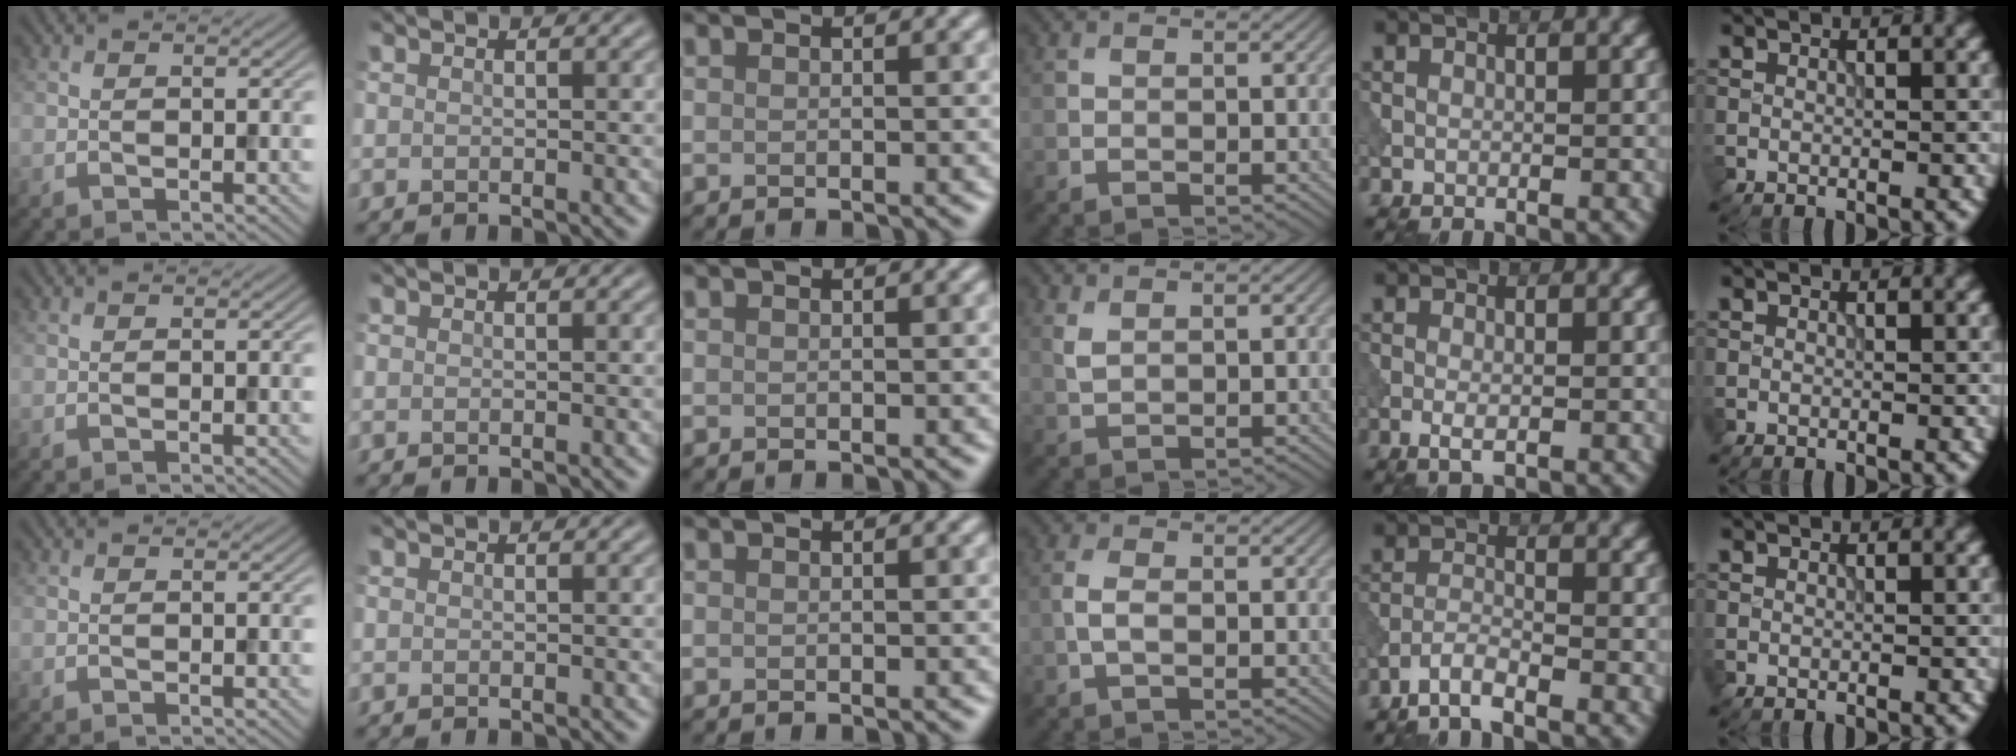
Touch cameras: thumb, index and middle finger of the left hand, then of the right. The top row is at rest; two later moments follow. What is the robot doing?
{"motion": "dispense", "object": "pipette"}